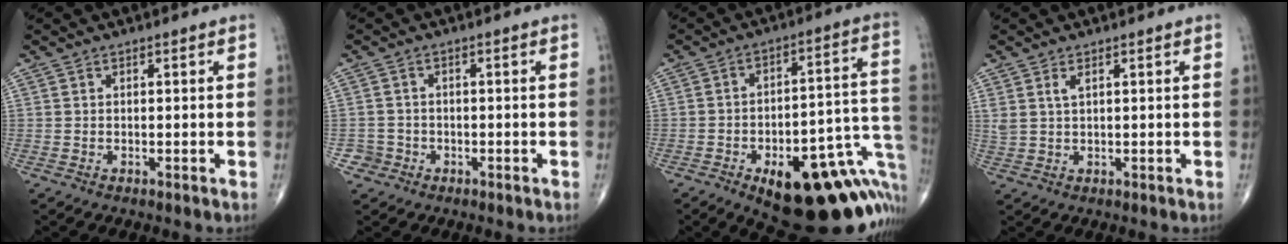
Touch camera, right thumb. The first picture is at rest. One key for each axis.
{"total": 2.5, "fx": -1.1, "fy": 2.2, "fz": -0.4, "tx": 0.020, "ty": 0.011, "tz": -0.026}
{"total": 26.3, "fx": -10.8, "fy": 11.0, "fz": 21.2, "tx": -0.187, "ty": 0.073, "tz": -0.131}
{"total": 2.3, "fx": 1.2, "fy": 0.9, "fz": 1.8, "tx": -0.044, "ty": 0.001, "tz": 0.032}